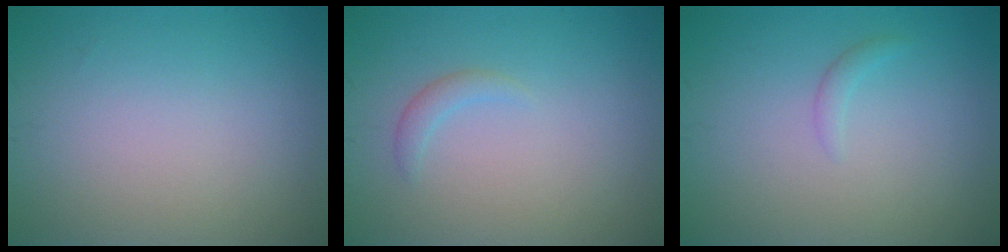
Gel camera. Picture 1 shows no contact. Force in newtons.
{"total": 1.1, "press": 1.1, "slide": 0.1}
{"total": 0.8, "press": 0.8, "slide": 0.0}